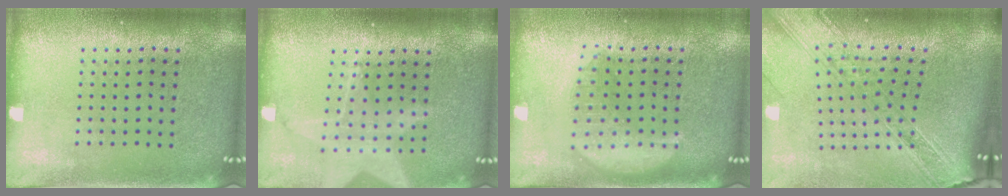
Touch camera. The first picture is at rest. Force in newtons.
{"total": 1.8, "press": 1.5, "slide": 1.1}
{"total": 2.8, "press": 2.7, "slide": 0.4}
{"total": 2.6, "press": 2.2, "slide": 1.5}